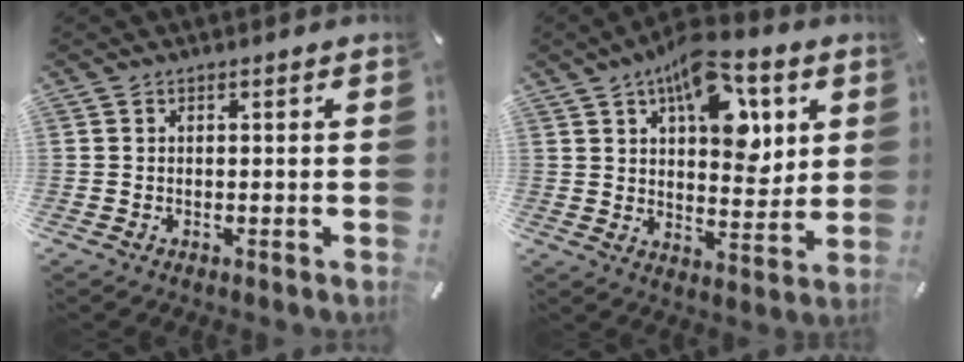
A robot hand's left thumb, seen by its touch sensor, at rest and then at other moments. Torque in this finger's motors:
{"motor_torque": [2.26, 2.75, 1.62, -1.15, 0.22]}